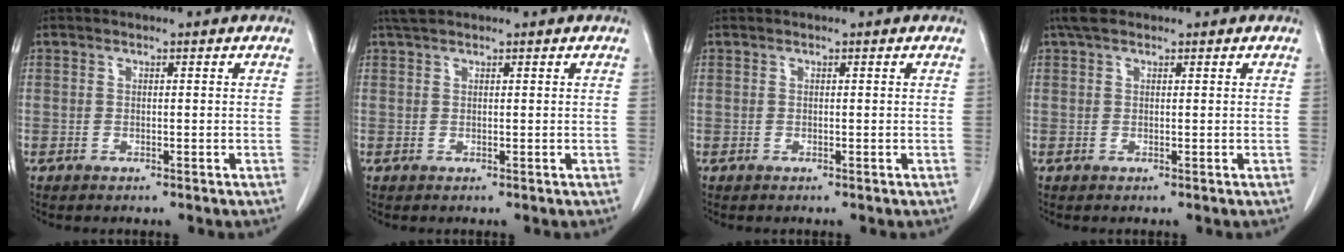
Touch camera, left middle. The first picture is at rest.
{"total": 1.7, "force": [1.5, 0.3, 0.7], "torque": [-0.020, 0.013, 0.030]}
{"total": 0.0}
{"total": 2.6, "force": [1.9, 1.2, 1.4], "torque": [-0.031, 0.021, 0.034]}